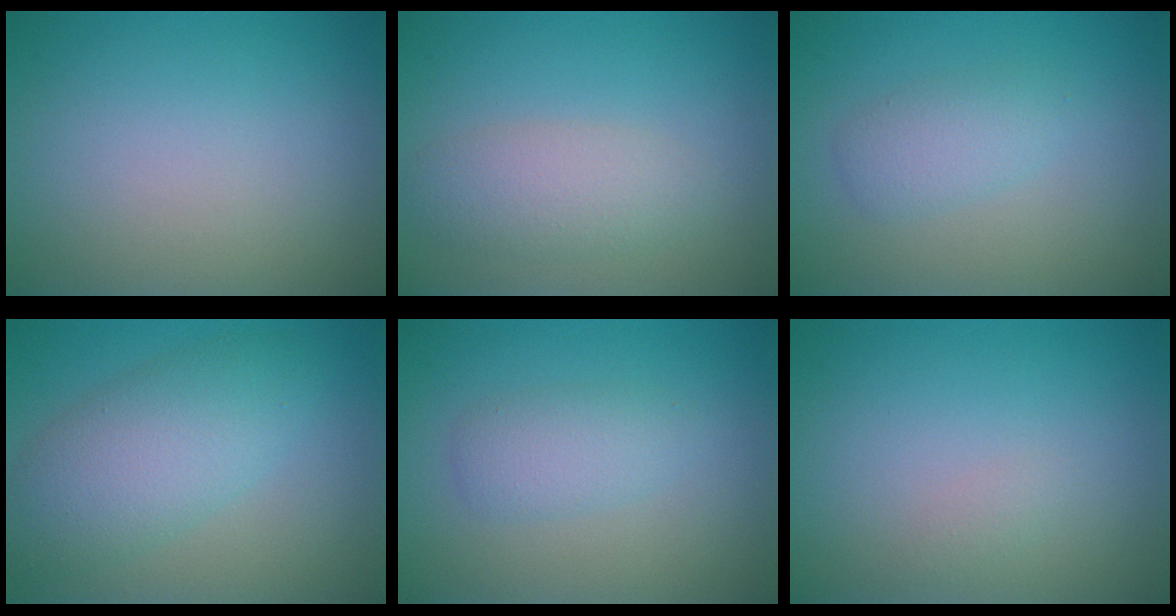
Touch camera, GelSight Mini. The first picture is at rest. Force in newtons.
{"total": 3.1, "press": 3.1, "slide": 0.2}
{"total": 2.1, "press": 2.1, "slide": 0.1}
{"total": 5.7, "press": 5.7, "slide": 0.2}
{"total": 2.3, "press": 2.3, "slide": 0.1}
{"total": 0.6, "press": 0.6, "slide": 0.0}